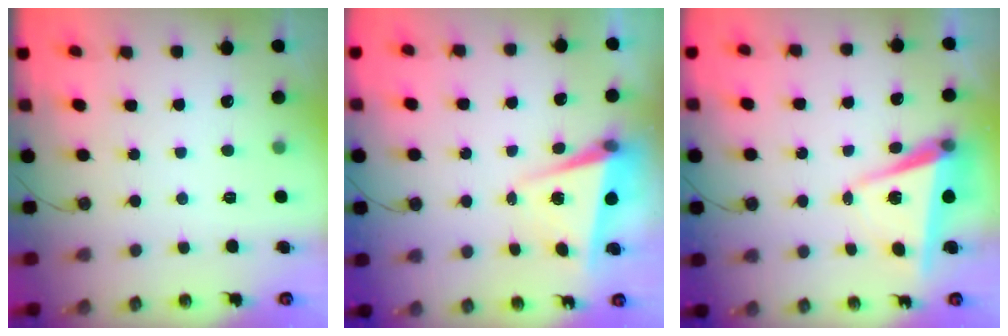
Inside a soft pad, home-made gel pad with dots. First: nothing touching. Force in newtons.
{"total": 6.9, "press": 6.8, "slide": 0.8}
{"total": 6.6, "press": 5.3, "slide": 3.9}